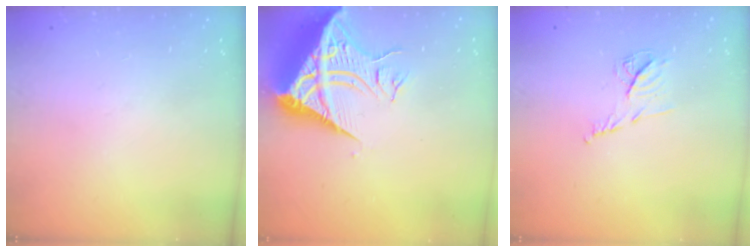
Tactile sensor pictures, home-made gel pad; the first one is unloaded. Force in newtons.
{"total": 14.7, "press": 14.6, "slide": 1.5}
{"total": 7.9, "press": 7.9, "slide": 0.3}